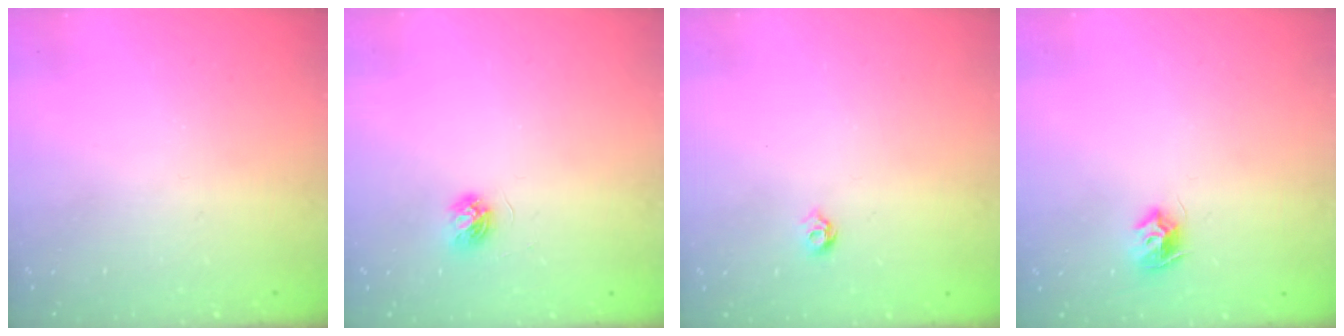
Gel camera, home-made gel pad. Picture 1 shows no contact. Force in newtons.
{"total": 4.6, "press": 4.6, "slide": 0.5}
{"total": 4.4, "press": 4.3, "slide": 0.9}
{"total": 7.5, "press": 7.5, "slide": 0.1}